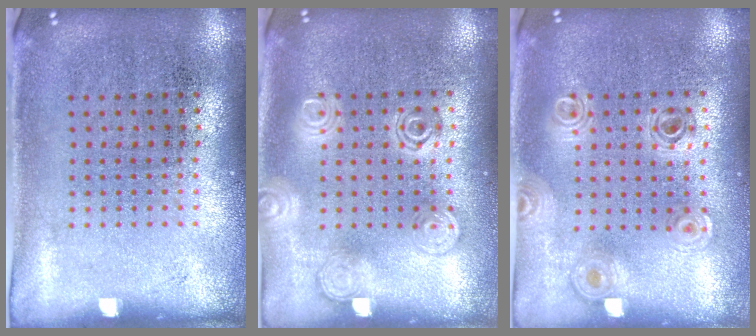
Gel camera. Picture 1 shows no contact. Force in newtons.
{"total": 1.3, "press": 1.3, "slide": 0.1}
{"total": 0.9, "press": 0.9, "slide": 0.2}